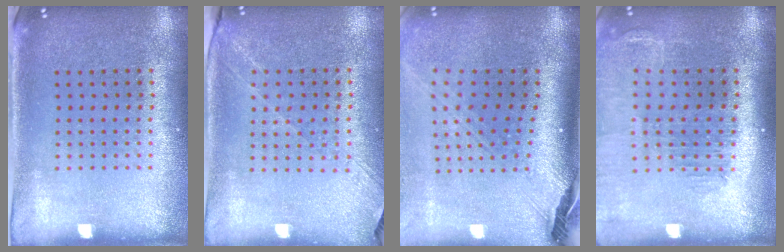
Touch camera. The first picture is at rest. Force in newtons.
{"total": 1.3, "press": 1.2, "slide": 0.4}
{"total": 2.9, "press": 2.0, "slide": 2.0}
{"total": 1.4, "press": 1.4, "slide": 0.2}